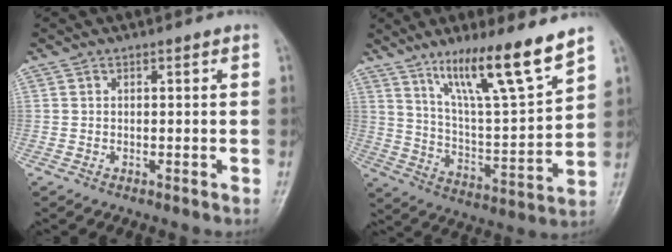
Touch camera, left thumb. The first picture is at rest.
{"total": 16.4, "force": [11.5, 1.7, 11.6], "torque": [-0.182, -0.069, 0.205]}